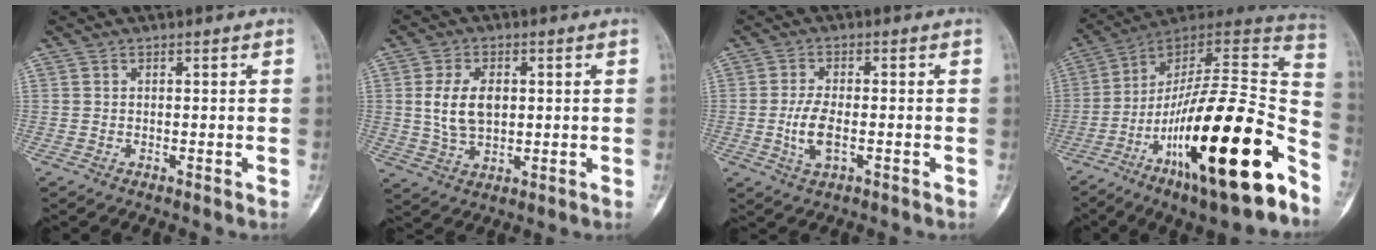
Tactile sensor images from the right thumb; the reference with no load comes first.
{"total": 8.2, "force": [1.1, 5.0, 6.3], "torque": [-0.112, -0.002, 0.027]}
{"total": 5.4, "force": [-1.2, 2.2, 4.8], "torque": [-0.105, 0.001, -0.021]}
{"total": 29.7, "force": [-14.2, 6.6, 25.2], "torque": [-0.365, 0.058, -0.231]}